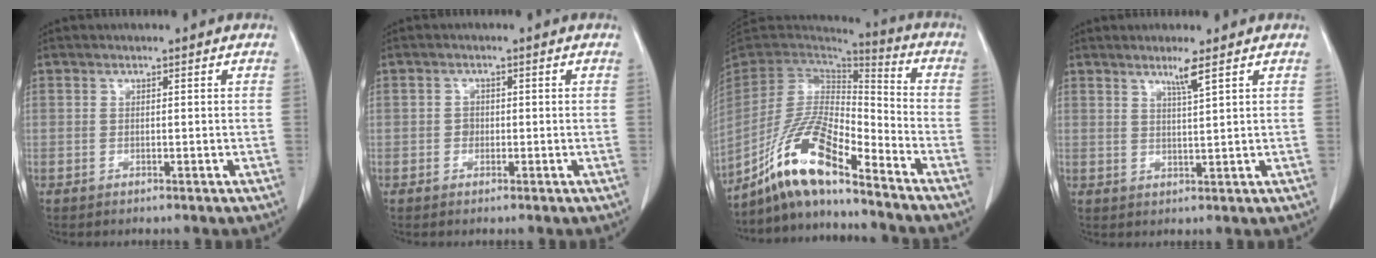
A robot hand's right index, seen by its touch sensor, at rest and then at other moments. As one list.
[{"total": 1.2, "force": [-0.2, 1.1, 0.5], "torque": [-0.005, 0.004, -0.004]}, {"total": 14.6, "force": [-10.3, 2.4, 10.1], "torque": [-0.197, 0.002, -0.191]}, {"total": 2.7, "force": [1.8, -0.8, 2.0], "torque": [-0.039, -0.008, 0.036]}]